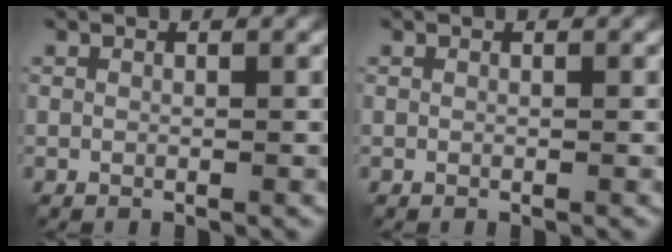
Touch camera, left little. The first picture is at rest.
{"total": 0.0}